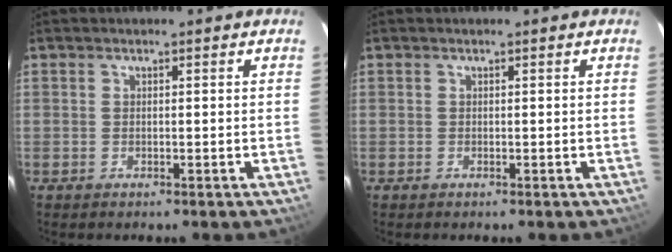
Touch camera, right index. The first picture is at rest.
{"total": 0.0}